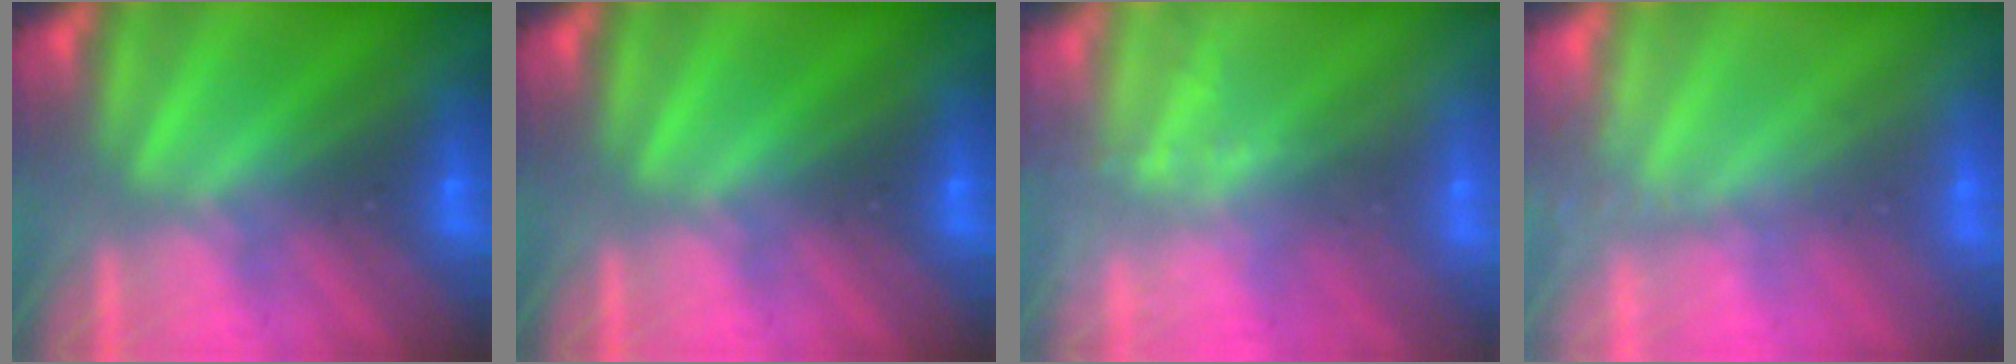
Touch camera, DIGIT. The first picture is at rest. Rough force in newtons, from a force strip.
{"total": 0.0}
{"total": 2.4}
{"total": 2.4}